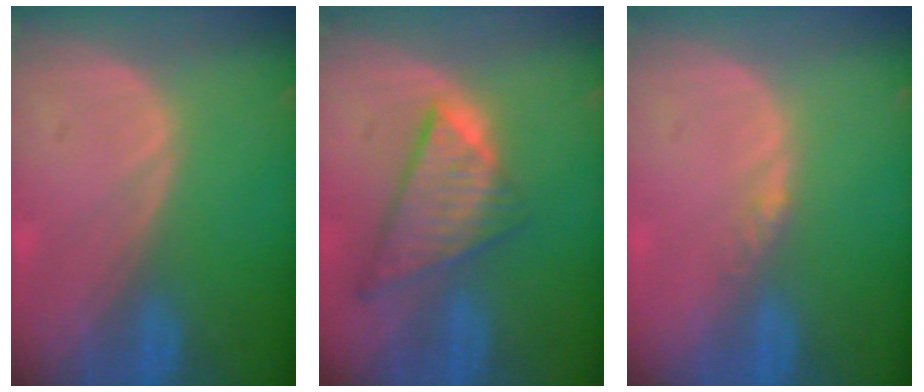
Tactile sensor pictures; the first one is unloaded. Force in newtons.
{"total": 8.5, "press": 7.3, "slide": 4.5}
{"total": 1.4, "press": 1.1, "slide": 0.8}